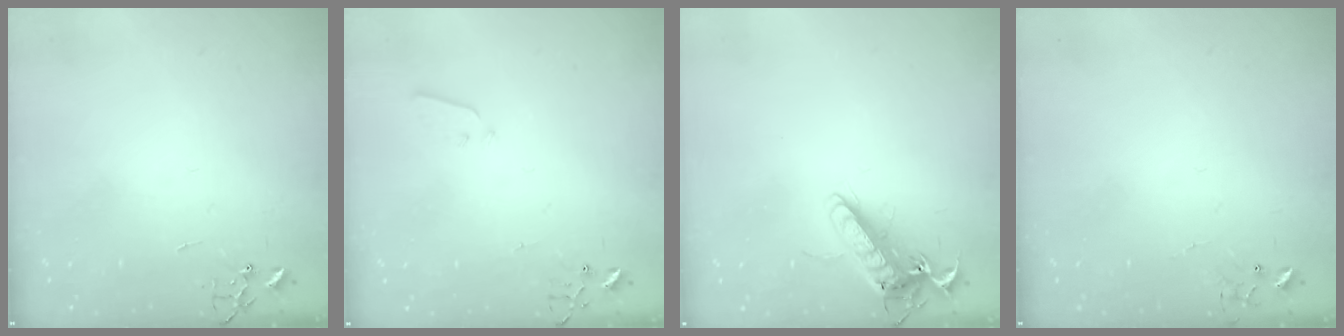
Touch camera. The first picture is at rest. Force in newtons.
{"total": 2.9, "press": 2.8, "slide": 0.7}
{"total": 14.6, "press": 14.4, "slide": 2.0}
{"total": 5.9, "press": 5.9, "slide": 0.7}